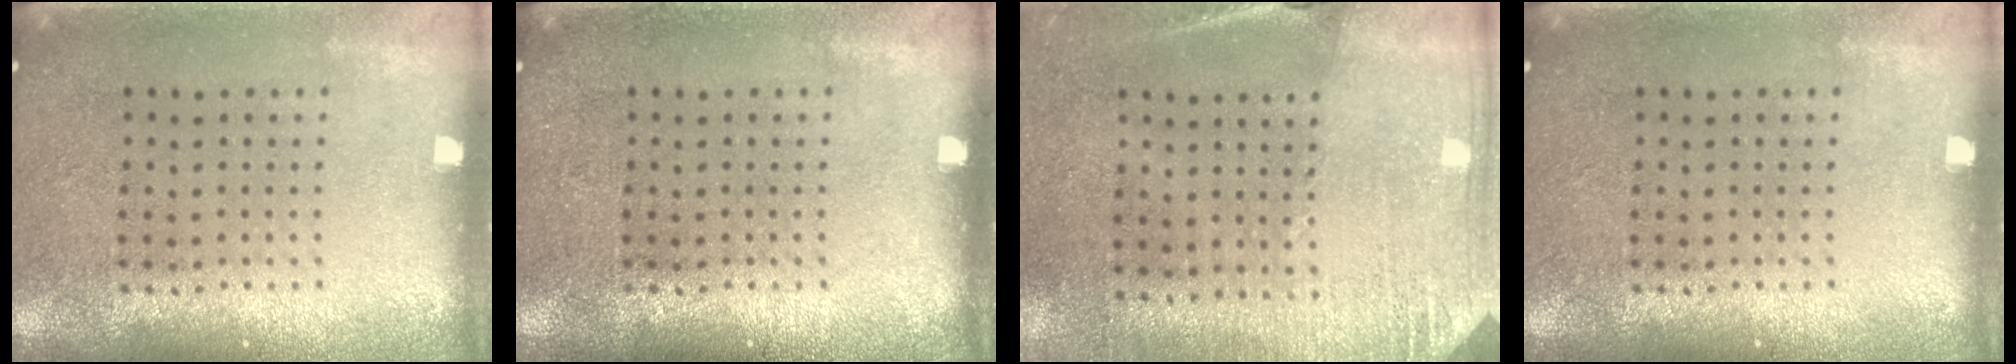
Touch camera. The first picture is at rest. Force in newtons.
{"total": 0.0}
{"total": 2.6, "press": 2.4, "slide": 1.1}
{"total": 0.0}